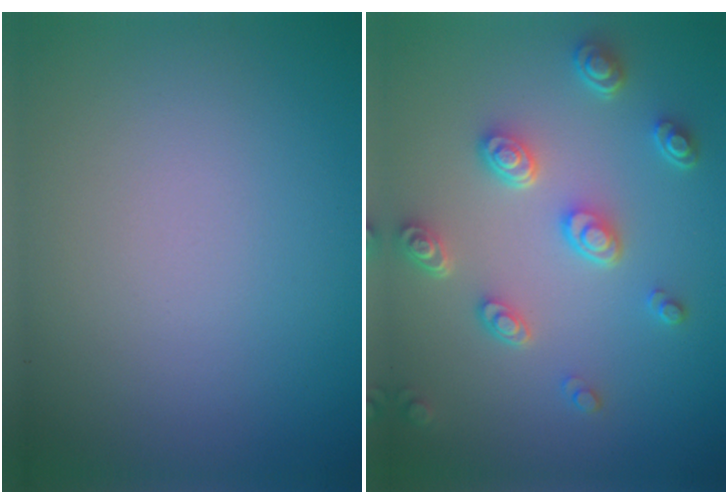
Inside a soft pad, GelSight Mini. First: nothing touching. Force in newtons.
{"total": 4.4, "press": 3.4, "slide": 2.9}